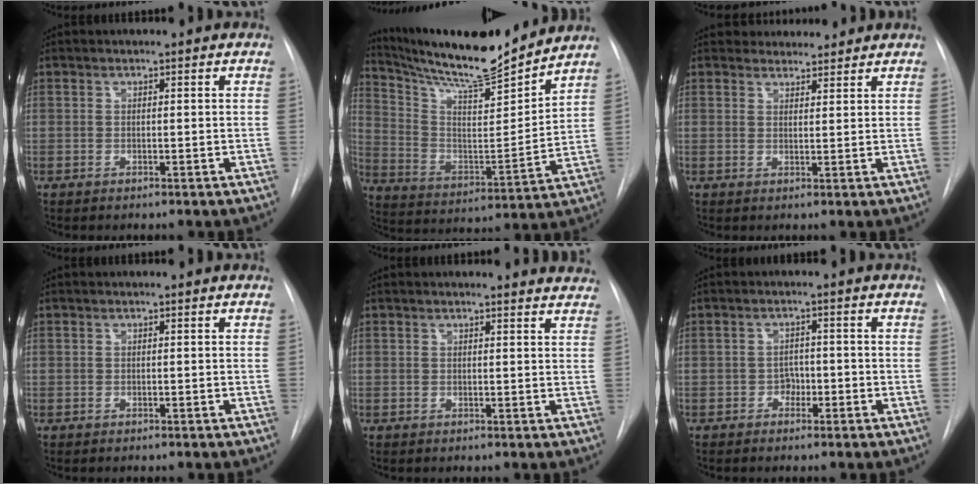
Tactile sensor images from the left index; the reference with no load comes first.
{"total": 17.8, "force": [16.5, 1.0, 6.6], "torque": [-0.128, -0.022, 0.274]}
{"total": 4.8, "force": [4.5, 1.6, 0.1], "torque": [0.006, 0.014, 0.062]}
{"total": 0.0}
{"total": 5.9, "force": [5.8, 0.5, 0.6], "torque": [0.004, -0.019, 0.037]}
{"total": 2.0, "force": [-0.9, 1.5, 0.9], "torque": [-0.007, 0.008, -0.015]}